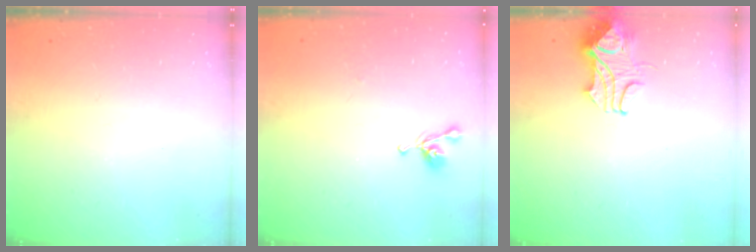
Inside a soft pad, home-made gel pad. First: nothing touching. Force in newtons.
{"total": 4.3, "press": 4.3, "slide": 0.2}
{"total": 2.4, "press": 2.3, "slide": 0.9}